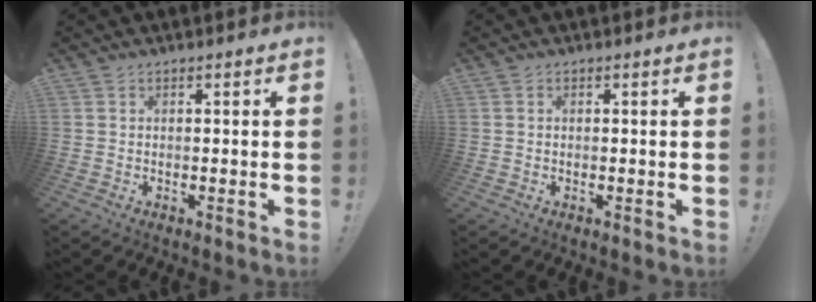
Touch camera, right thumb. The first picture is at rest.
{"total": 0.0}